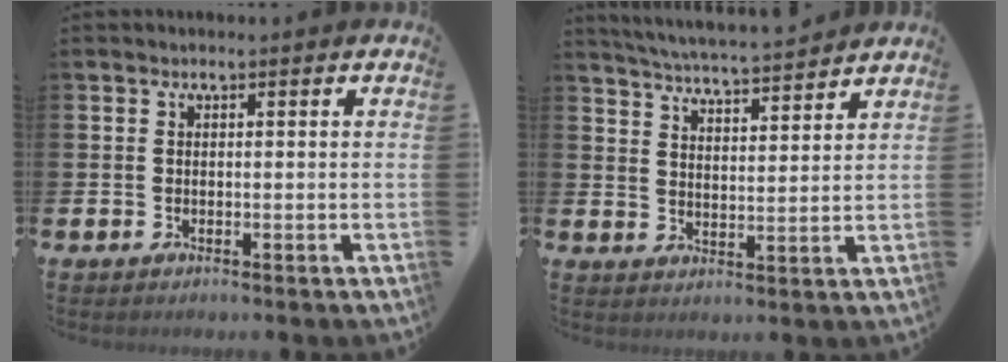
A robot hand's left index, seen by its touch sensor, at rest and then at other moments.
{"total": 5.2, "force": [5.2, -0.2, 0.7], "torque": [-0.035, -0.037, 0.089]}